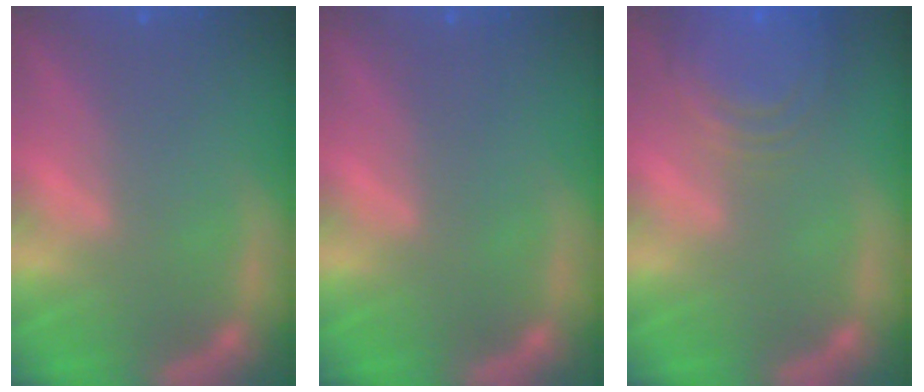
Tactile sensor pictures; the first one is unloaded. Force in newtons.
{"total": 0.0}
{"total": 9.1}